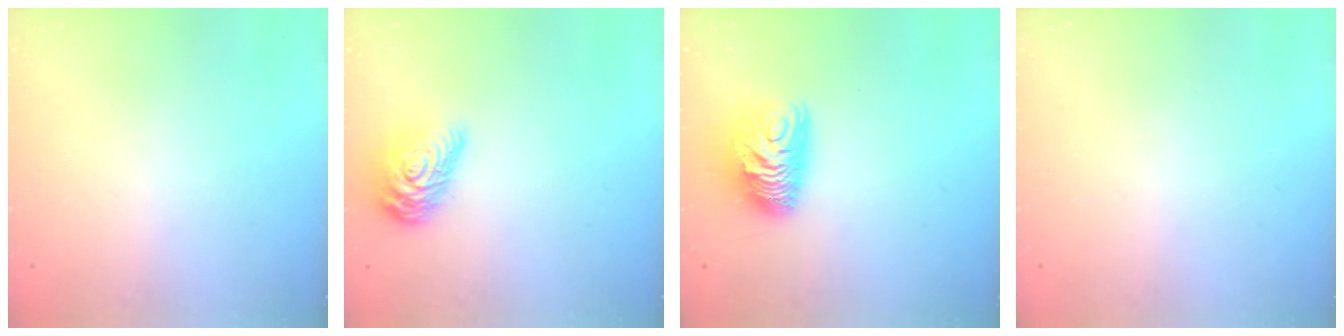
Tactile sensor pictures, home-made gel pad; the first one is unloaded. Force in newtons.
{"total": 12.6, "press": 12.6, "slide": 0.7}
{"total": 10.2, "press": 10.2, "slide": 0.6}
{"total": 0.0}